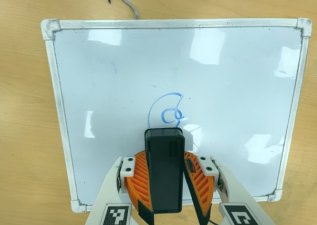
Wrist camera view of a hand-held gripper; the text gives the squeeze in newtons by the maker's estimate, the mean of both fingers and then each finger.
{"total": 7.9, "left": 8.9, "right": 6.9}